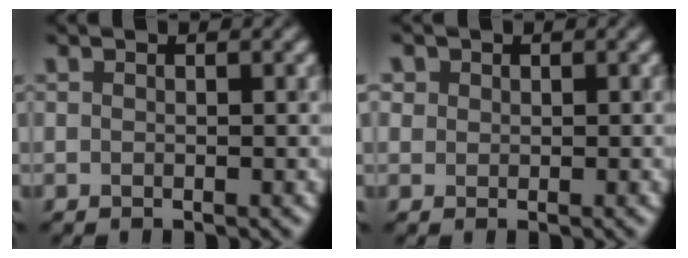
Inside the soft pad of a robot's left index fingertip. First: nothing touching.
{"total": 1.3, "force": [0.5, 1.2, 0.2], "torque": [0.001, 0.004, 0.009]}